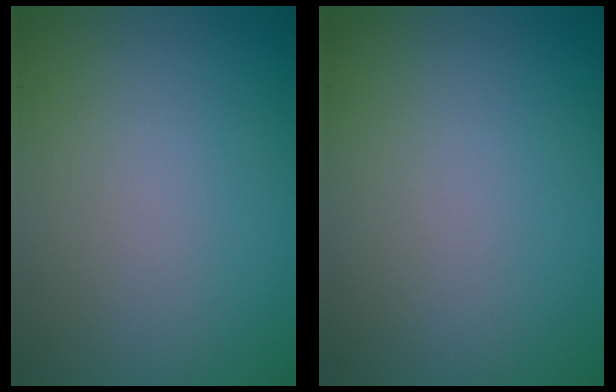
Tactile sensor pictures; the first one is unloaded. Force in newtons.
{"total": 0.0}